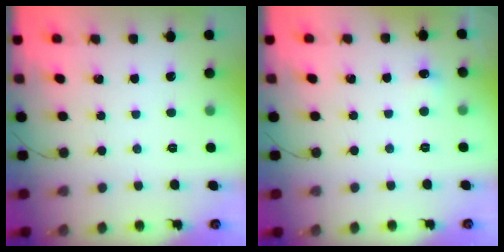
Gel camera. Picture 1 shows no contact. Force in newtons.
{"total": 3.9, "press": 3.7, "slide": 1.1}